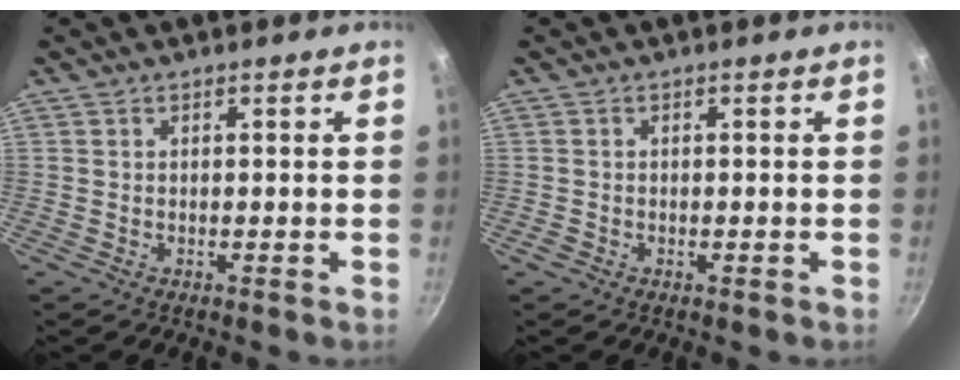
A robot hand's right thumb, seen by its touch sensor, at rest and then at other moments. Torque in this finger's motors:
{"motor_torque": [-0.28, 0.00, -0.24, 0.07, -0.02]}